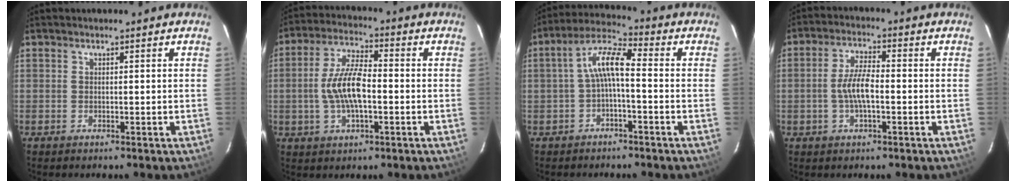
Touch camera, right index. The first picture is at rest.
{"total": 10.1, "force": [-1.5, 3.8, 9.2], "torque": [-0.186, 0.009, -0.027]}
{"total": 6.6, "force": [-1.3, 1.9, 6.2], "torque": [-0.135, 0.022, -0.025]}
{"total": 5.6, "force": [-1.1, 1.8, 5.2], "torque": [-0.104, 0.006, -0.021]}